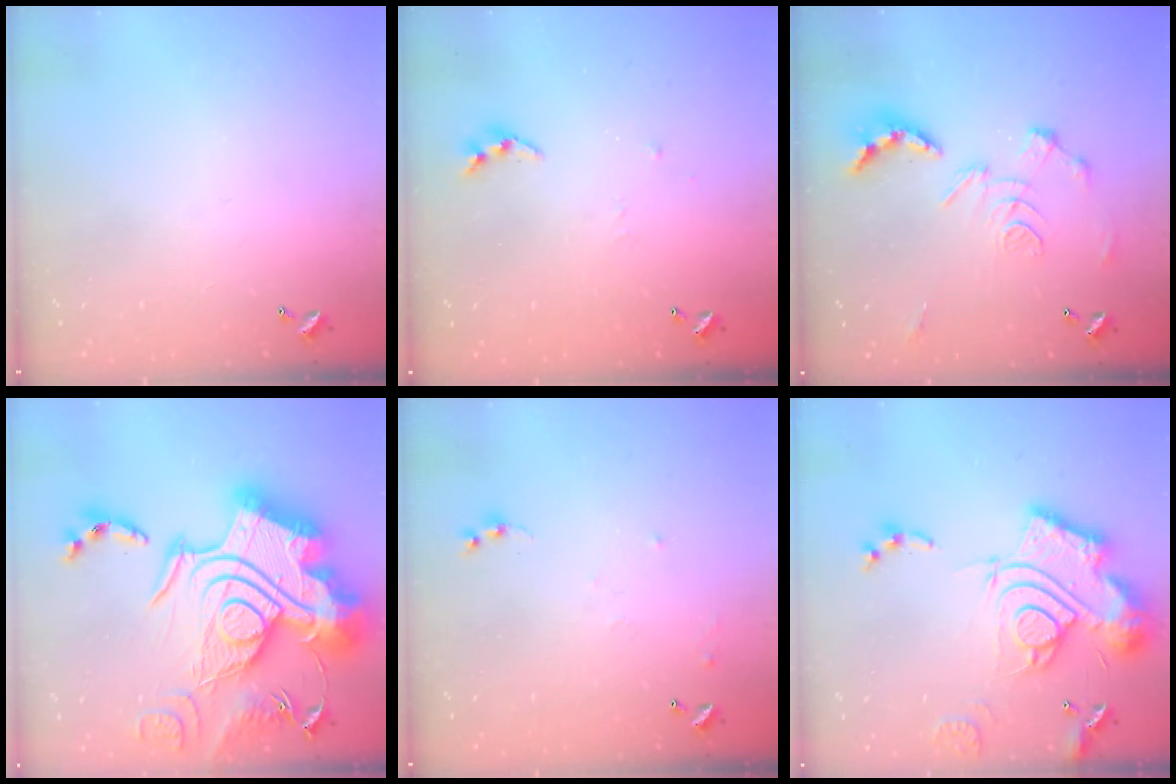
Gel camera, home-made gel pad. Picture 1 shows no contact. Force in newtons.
{"total": 4.7, "press": 4.7, "slide": 0.4}
{"total": 2.9, "press": 2.3, "slide": 1.7}
{"total": 0.7, "press": 0.7, "slide": 0.1}
{"total": 6.6, "press": 6.6, "slide": 0.6}
{"total": 23.3, "press": 23.1, "slide": 2.3}